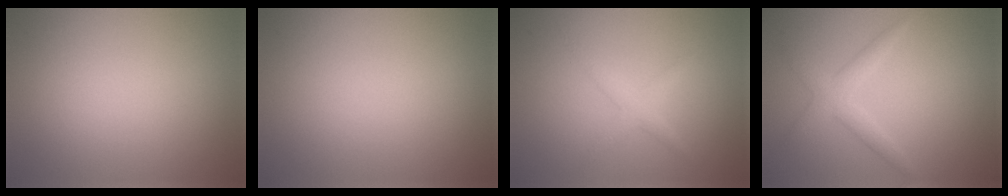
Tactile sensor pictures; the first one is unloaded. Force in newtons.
{"total": 0.0}
{"total": 1.6, "press": 1.6, "slide": 0.1}
{"total": 2.4, "press": 2.4, "slide": 0.0}